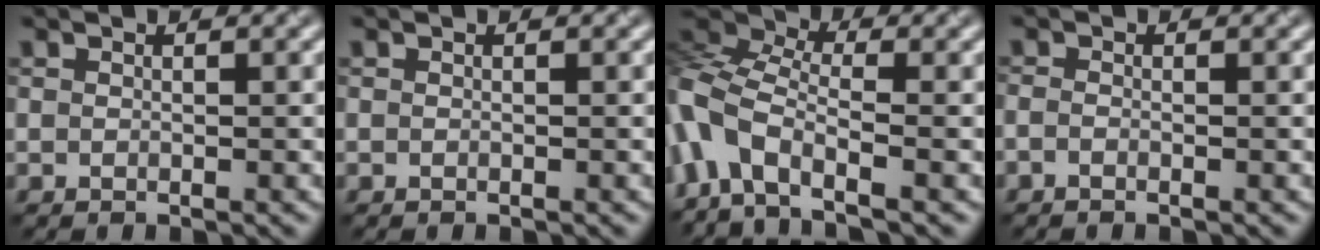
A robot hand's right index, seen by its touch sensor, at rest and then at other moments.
{"total": 0.0}
{"total": 7.9, "force": [-3.4, 3.8, 6.0], "torque": [-0.130, 0.007, -0.085]}
{"total": 0.8, "force": [-0.6, 0.2, 0.5], "torque": [-0.016, -0.006, -0.011]}